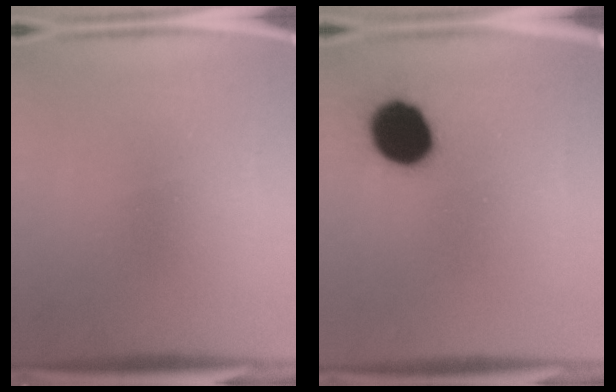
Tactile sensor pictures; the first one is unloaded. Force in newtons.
{"total": 13.6}